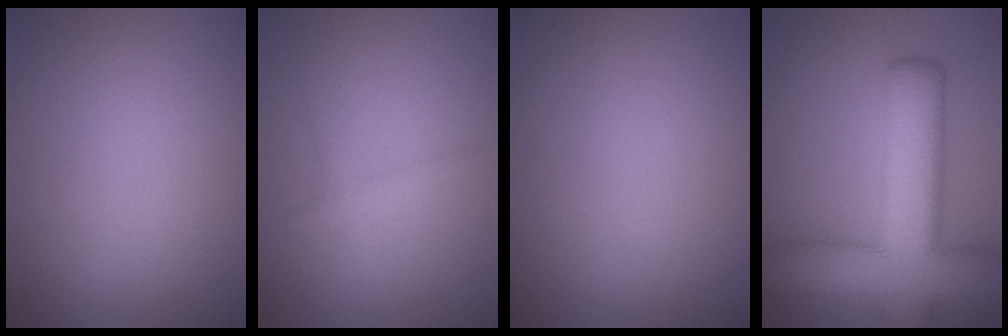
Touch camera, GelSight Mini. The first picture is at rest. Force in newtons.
{"total": 1.4, "press": 1.4, "slide": 0.0}
{"total": 0.0}
{"total": 11.5, "press": 11.5, "slide": 0.5}